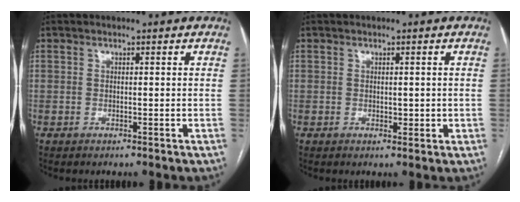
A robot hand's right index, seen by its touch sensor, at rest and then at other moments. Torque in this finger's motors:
{"motor_torque": [-0.31, 0.53, 0.08, 0.01]}